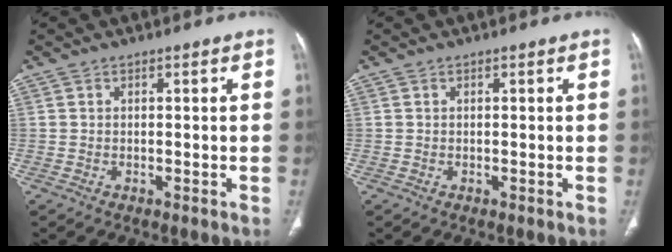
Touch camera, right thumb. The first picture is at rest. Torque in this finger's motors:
{"motor_torque": [-0.02, 0.03, -0.27, 0.04, 0.00]}